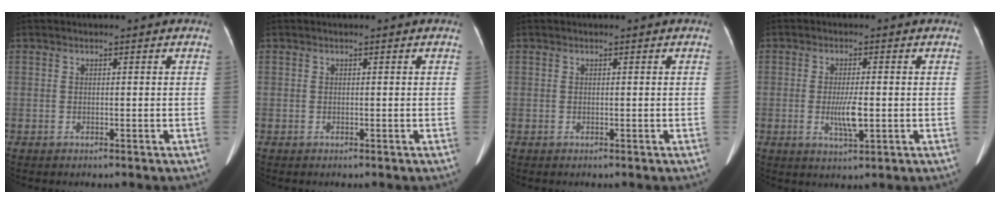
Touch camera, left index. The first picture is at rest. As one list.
[{"total": 0.0}, {"total": 0.0}, {"total": 4.3, "force": [-0.8, 0.8, 4.2], "torque": [-0.083, -0.008, -0.008]}]